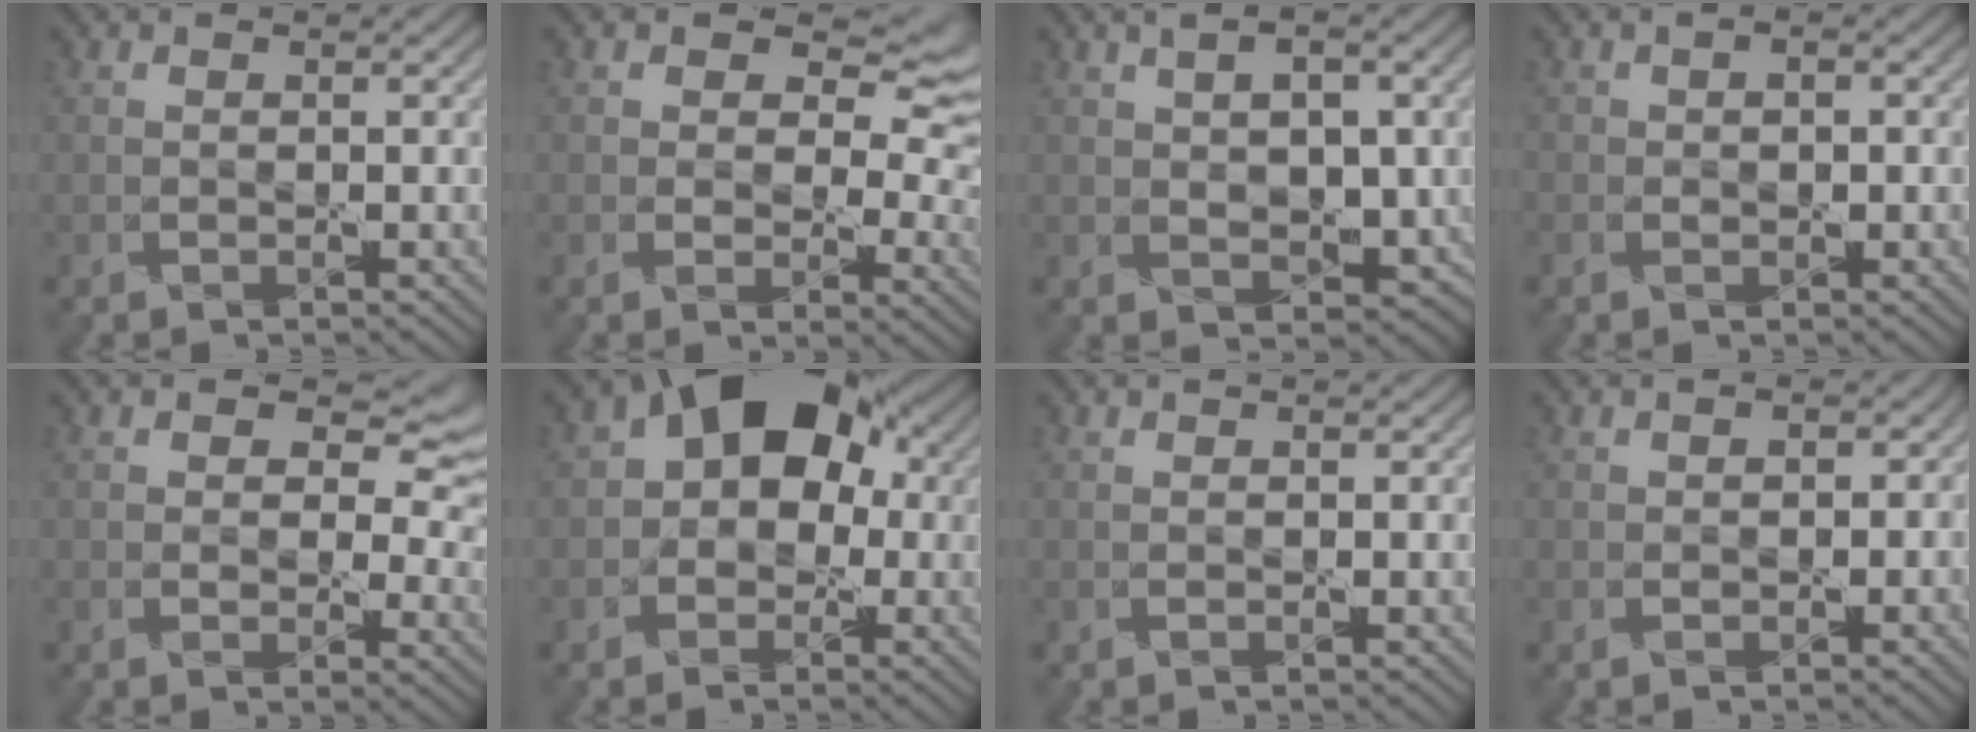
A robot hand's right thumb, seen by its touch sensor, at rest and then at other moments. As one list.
[{"total": 8.8, "force": [3.1, 5.9, 5.7], "torque": [-0.081, -0.006, 0.049]}, {"total": 7.4, "force": [0.4, 5.3, 5.2], "torque": [-0.077, -0.006, 0.025]}, {"total": 1.7, "force": [-0.5, 1.4, 0.8], "torque": [-0.014, 0.000, -0.009]}, {"total": 8.0, "force": [2.6, 5.6, 5.0], "torque": [-0.065, -0.003, 0.038]}, {"total": 12.6, "force": [2.5, 9.6, 7.9], "torque": [-0.096, 0.031, 0.001]}, {"total": 0.0}, {"total": 0.9, "force": [-0.3, 0.9, -0.1], "torque": [0.012, 0.004, -0.009]}]